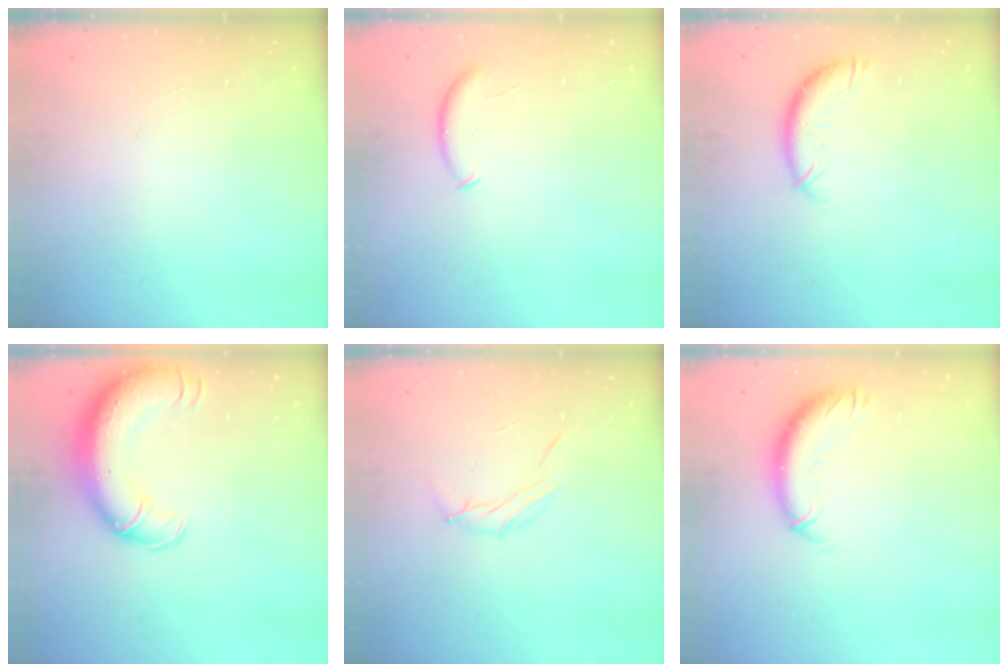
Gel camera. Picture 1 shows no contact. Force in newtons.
{"total": 6.8, "press": 6.8, "slide": 0.6}
{"total": 8.2, "press": 8.2, "slide": 0.7}
{"total": 16.2, "press": 15.7, "slide": 3.9}
{"total": 6.8, "press": 6.8, "slide": 0.5}
{"total": 10.3, "press": 10.2, "slide": 1.4}